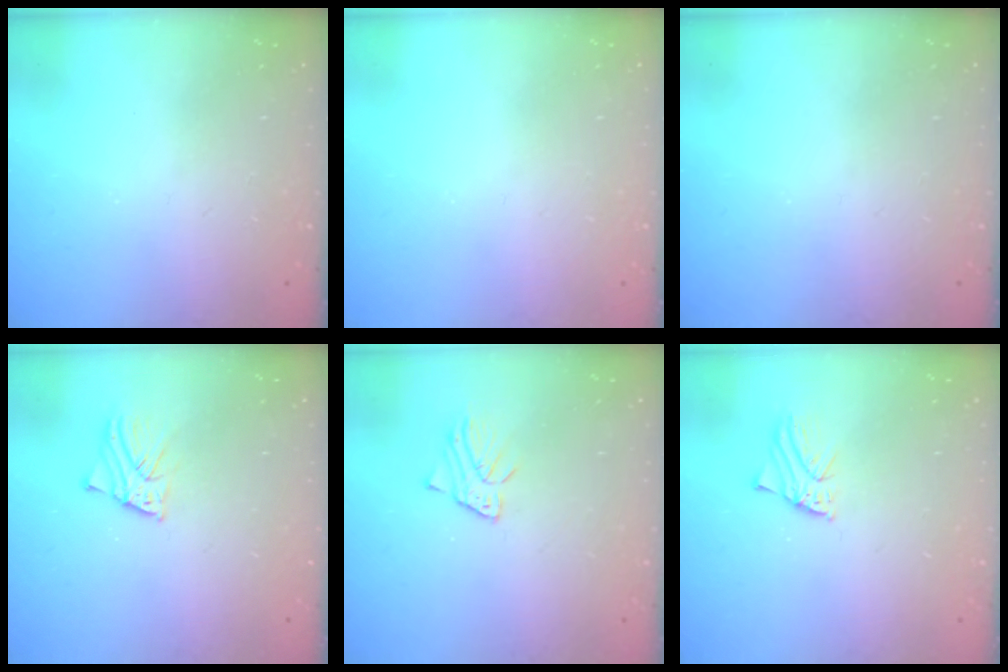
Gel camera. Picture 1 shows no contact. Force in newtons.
{"total": 0.0}
{"total": 0.0}
{"total": 2.6, "press": 2.6, "slide": 0.1}
{"total": 2.4, "press": 2.4, "slide": 0.2}
{"total": 0.9, "press": 0.9, "slide": 0.1}